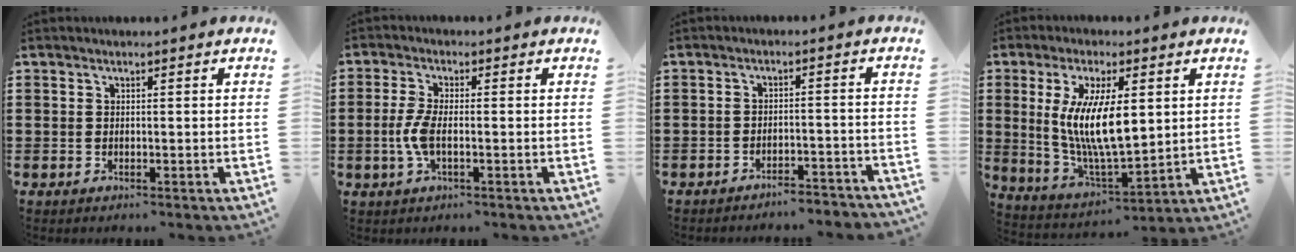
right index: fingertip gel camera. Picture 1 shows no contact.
{"total": 4.3, "force": [-1.0, 1.5, 3.9], "torque": [-0.105, -0.009, -0.028]}
{"total": 3.1, "force": [-3.1, 0.1, 0.3], "torque": [-0.011, 0.002, -0.066]}
{"total": 11.5, "force": [1.9, 3.9, 10.6], "torque": [-0.214, -0.001, 0.034]}